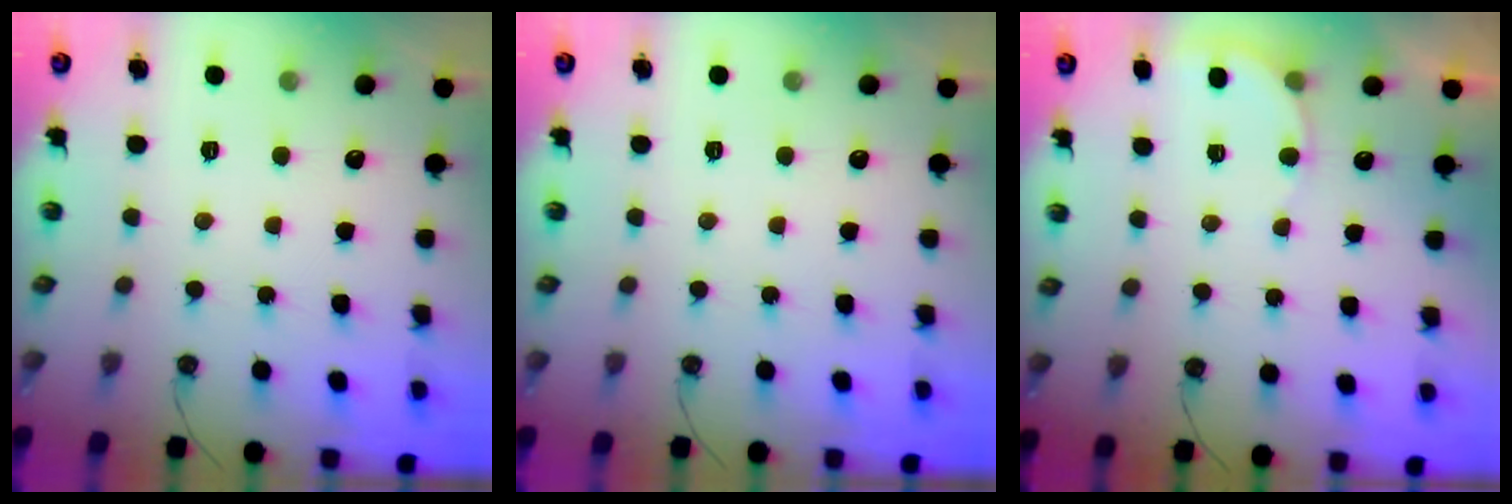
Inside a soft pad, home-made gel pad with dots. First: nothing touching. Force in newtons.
{"total": 0.0}
{"total": 4.4, "press": 4.2, "slide": 1.2}